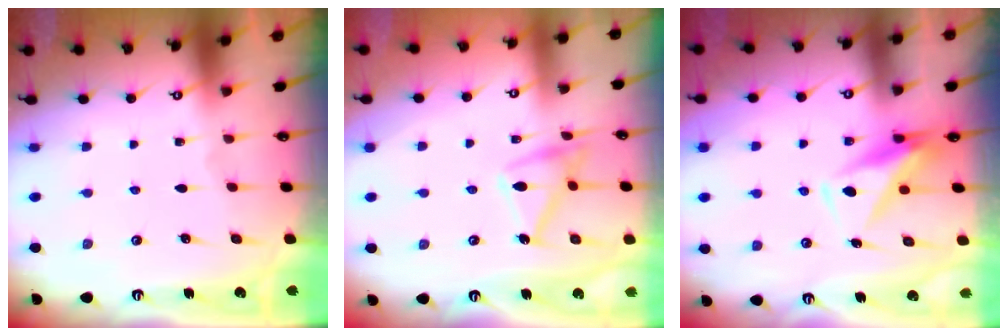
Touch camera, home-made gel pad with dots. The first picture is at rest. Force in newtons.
{"total": 15.0, "press": 15.0, "slide": 0.4}
{"total": 8.1, "press": 8.0, "slide": 1.4}